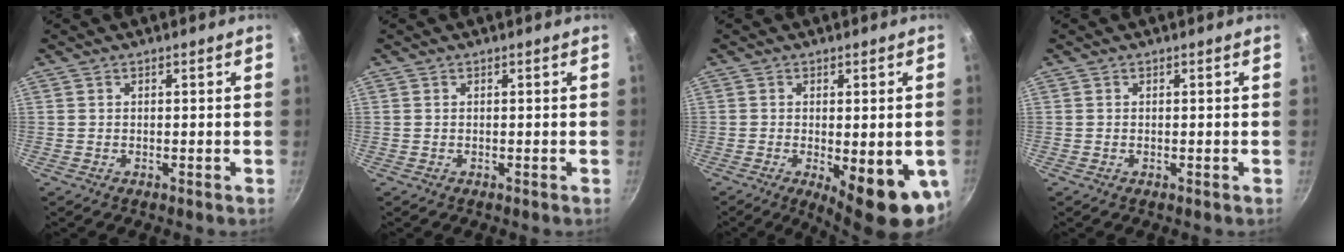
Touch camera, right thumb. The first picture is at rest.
{"total": 0.0}
{"total": 13.4, "force": [-3.4, 4.4, 12.2], "torque": [-0.140, -0.014, -0.033]}
{"total": 0.0}